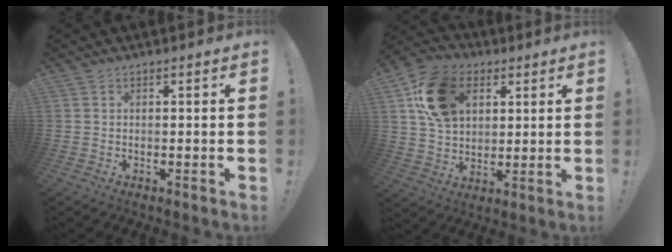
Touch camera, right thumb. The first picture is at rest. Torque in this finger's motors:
{"motor_torque": [1.63, 1.70, 0.29, 0.04, 0.28]}